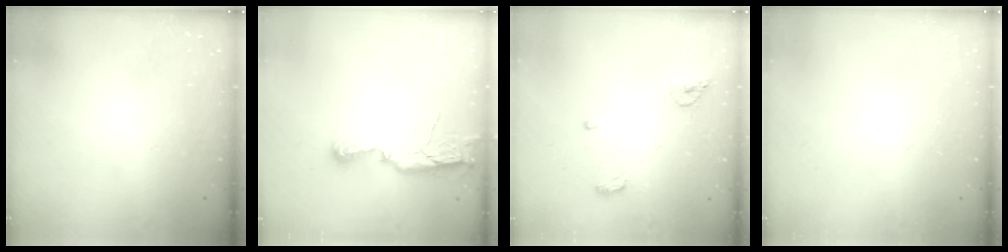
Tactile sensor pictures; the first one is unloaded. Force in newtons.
{"total": 9.0, "press": 7.8, "slide": 4.5}
{"total": 10.0, "press": 7.3, "slide": 6.9}
{"total": 0.0}